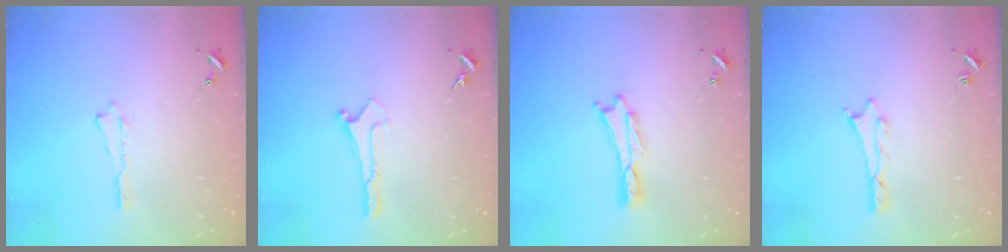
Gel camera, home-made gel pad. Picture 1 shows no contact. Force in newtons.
{"total": 0.0}
{"total": 0.0}
{"total": 0.8, "press": 0.8, "slide": 0.2}